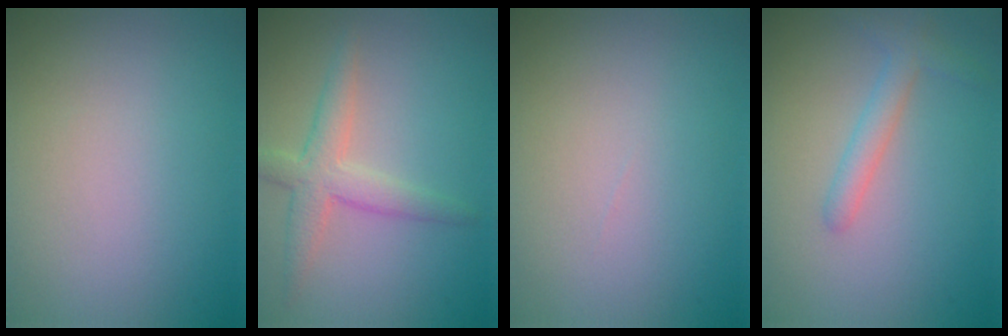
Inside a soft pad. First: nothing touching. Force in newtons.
{"total": 3.2, "press": 3.2, "slide": 0.3}
{"total": 0.0}
{"total": 2.1, "press": 2.1, "slide": 0.1}